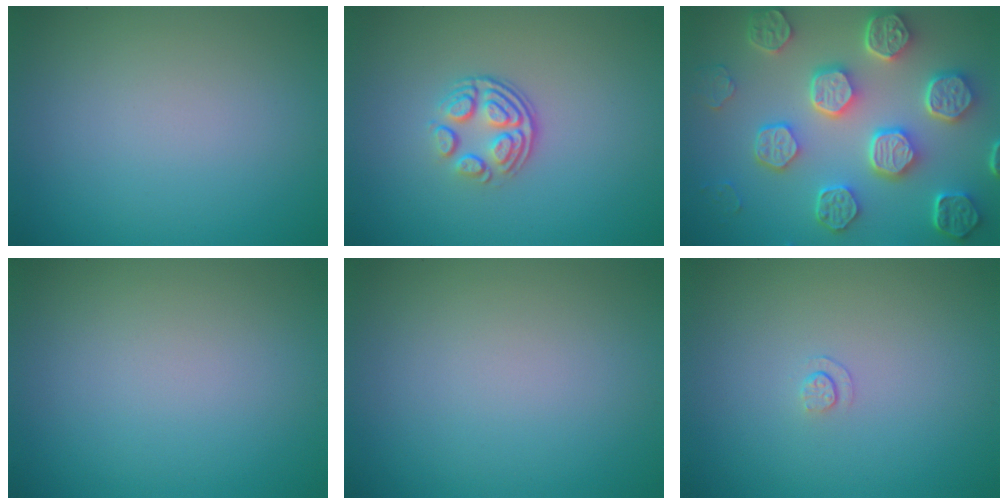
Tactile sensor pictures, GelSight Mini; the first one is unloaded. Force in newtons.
{"total": 3.6, "press": 2.5, "slide": 2.6}
{"total": 8.4, "press": 6.5, "slide": 5.4}
{"total": 0.0}
{"total": 0.0}
{"total": 0.6, "press": 0.3, "slide": 0.6}